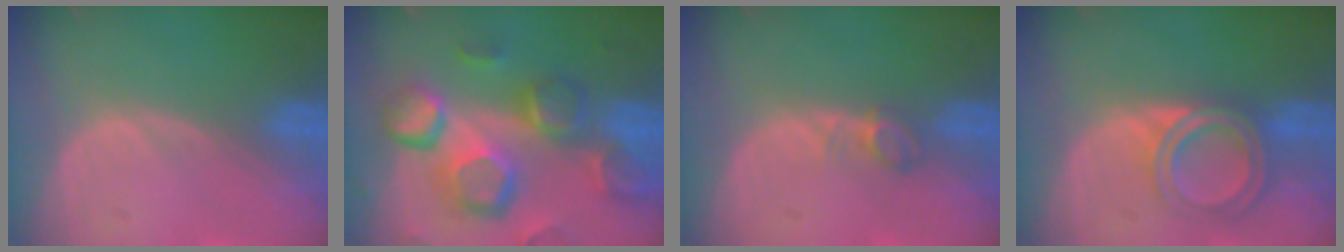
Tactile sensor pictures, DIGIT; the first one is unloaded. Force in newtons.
{"total": 12.8, "press": 11.2, "slide": 6.2}
{"total": 2.1, "press": 2.1, "slide": 0.4}
{"total": 6.4, "press": 5.4, "slide": 3.4}